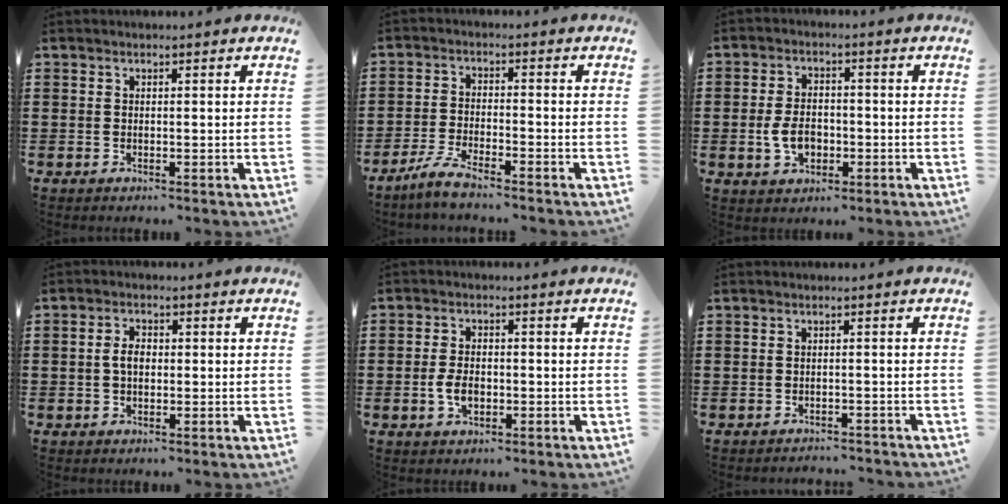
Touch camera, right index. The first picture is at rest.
{"total": 4.2, "force": [-3.8, 0.0, 1.8], "torque": [-0.053, -0.006, -0.079]}
{"total": 5.3, "force": [-1.2, 3.5, 3.8], "torque": [-0.078, 0.000, -0.026]}
{"total": 2.9, "force": [0.0, 1.8, 2.3], "torque": [-0.046, 0.007, -0.002]}
{"total": 4.0, "force": [-0.8, 2.4, 3.1], "torque": [-0.072, 0.000, -0.019]}
{"total": 1.5, "force": [-1.5, 0.2, 0.0], "torque": [-0.005, 0.000, -0.032]}